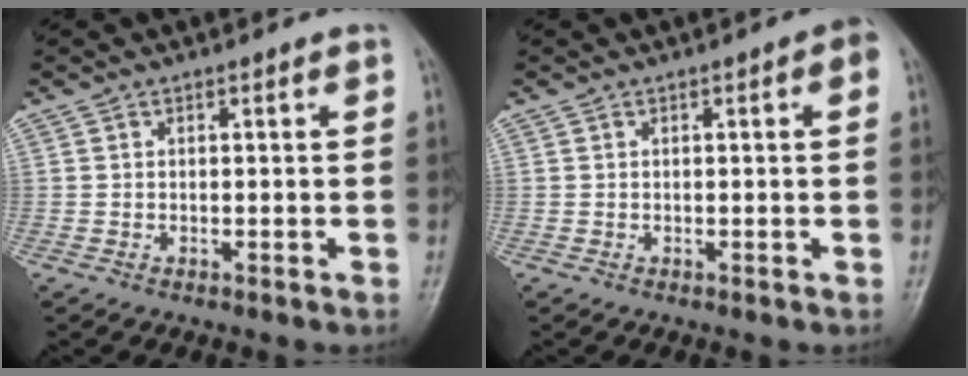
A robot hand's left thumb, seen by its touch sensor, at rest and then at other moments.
{"total": 2.3, "force": [0.5, 0.6, 2.2], "torque": [-0.026, 0.005, 0.003]}